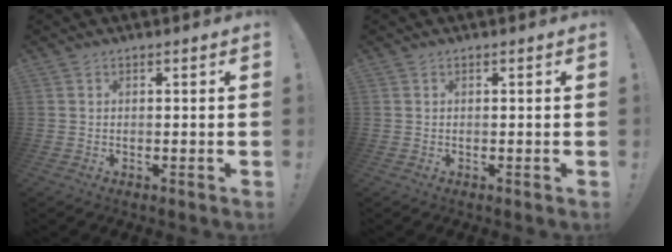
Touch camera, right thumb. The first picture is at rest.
{"total": 0.0}